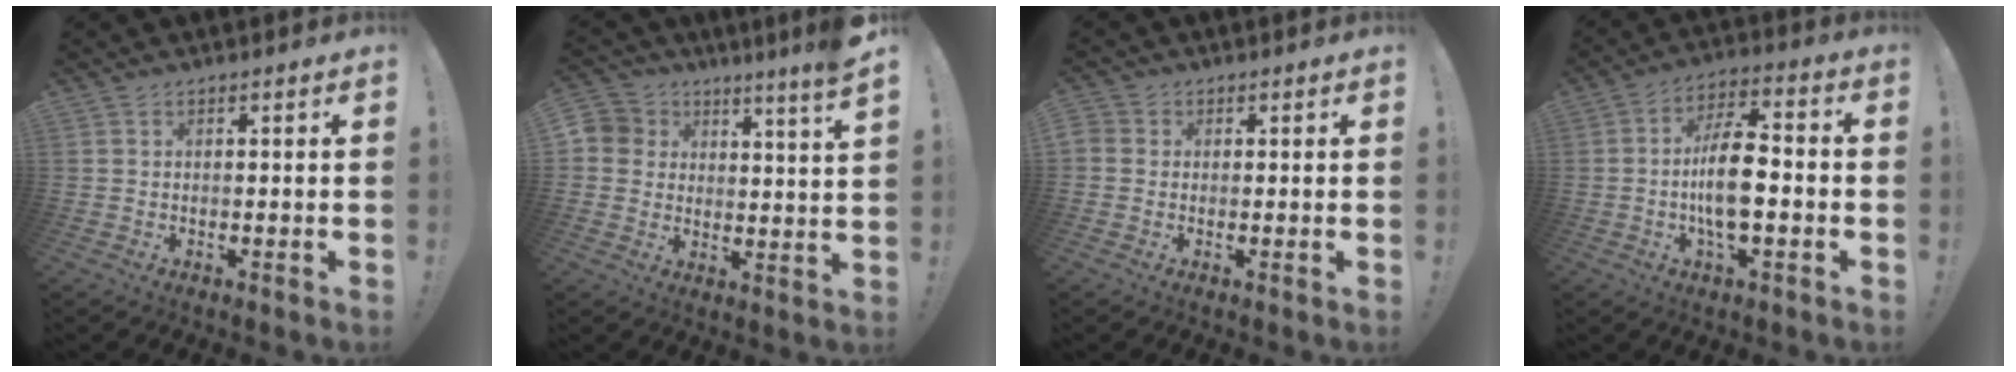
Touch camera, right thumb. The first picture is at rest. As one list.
[{"total": 6.8, "force": [5.2, 2.9, 3.3], "torque": [-0.059, -0.038, 0.096]}, {"total": 2.2, "force": [0.0, 2.0, 0.9], "torque": [-0.018, 0.005, 0.002]}, {"total": 13.3, "force": [-2.4, 5.6, 11.8], "torque": [-0.216, 0.009, -0.049]}]